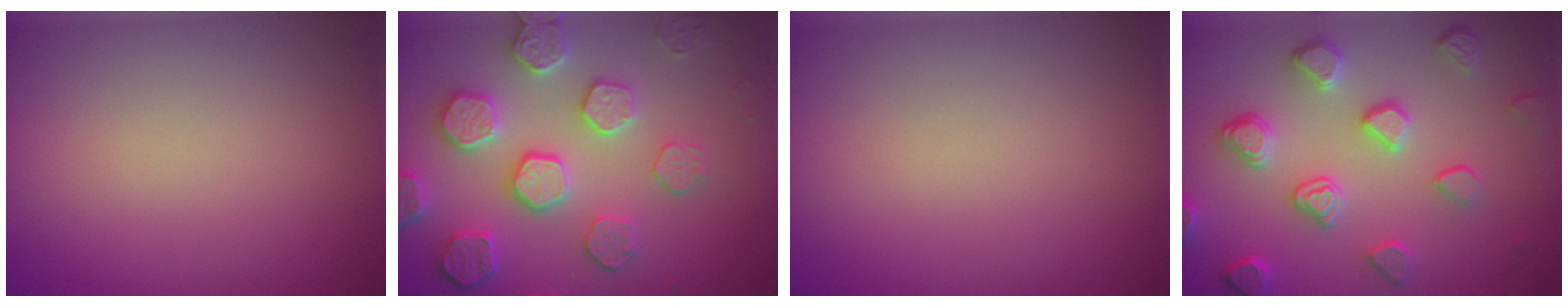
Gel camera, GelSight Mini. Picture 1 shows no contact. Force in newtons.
{"total": 6.1, "press": 5.3, "slide": 3.0}
{"total": 0.0}
{"total": 4.2, "press": 3.7, "slide": 1.9}